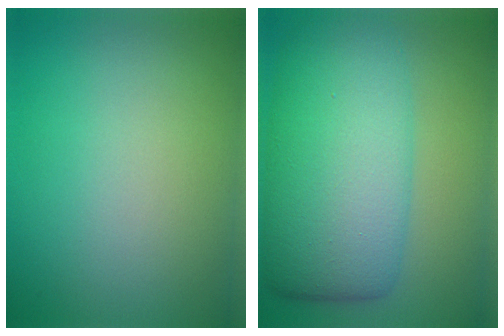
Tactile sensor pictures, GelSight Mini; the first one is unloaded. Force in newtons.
{"total": 10.5, "press": 10.5, "slide": 0.1}